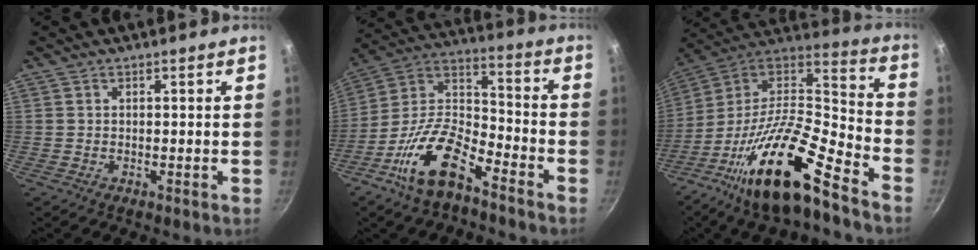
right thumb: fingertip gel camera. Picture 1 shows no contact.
{"total": 16.3, "force": [-9.6, 7.0, 11.1], "torque": [-0.203, 0.079, -0.200]}
{"total": 24.7, "force": [-13.8, 7.8, 19.0], "torque": [-0.305, 0.076, -0.259]}